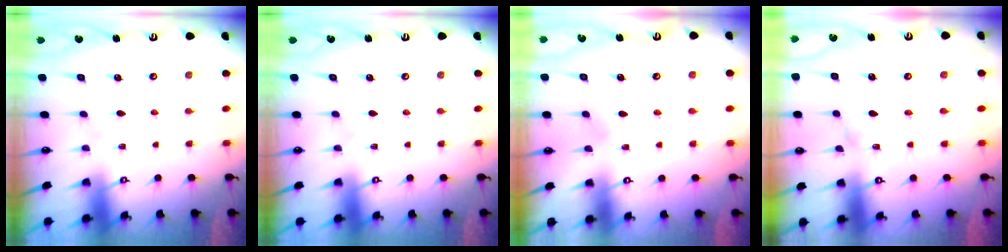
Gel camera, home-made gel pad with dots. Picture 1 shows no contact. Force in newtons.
{"total": 0.0}
{"total": 2.8, "press": 2.8, "slide": 0.4}
{"total": 2.4, "press": 2.4, "slide": 0.1}